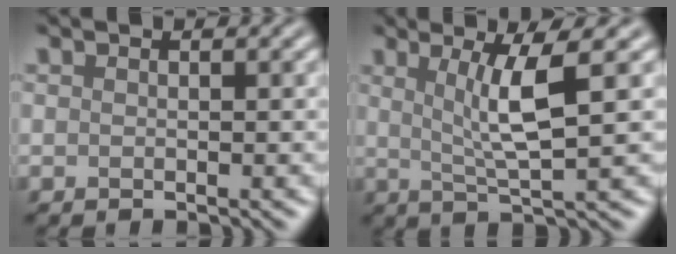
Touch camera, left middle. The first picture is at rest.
{"total": 4.9, "force": [1.3, 0.8, 4.7], "torque": [-0.082, 0.000, 0.028]}